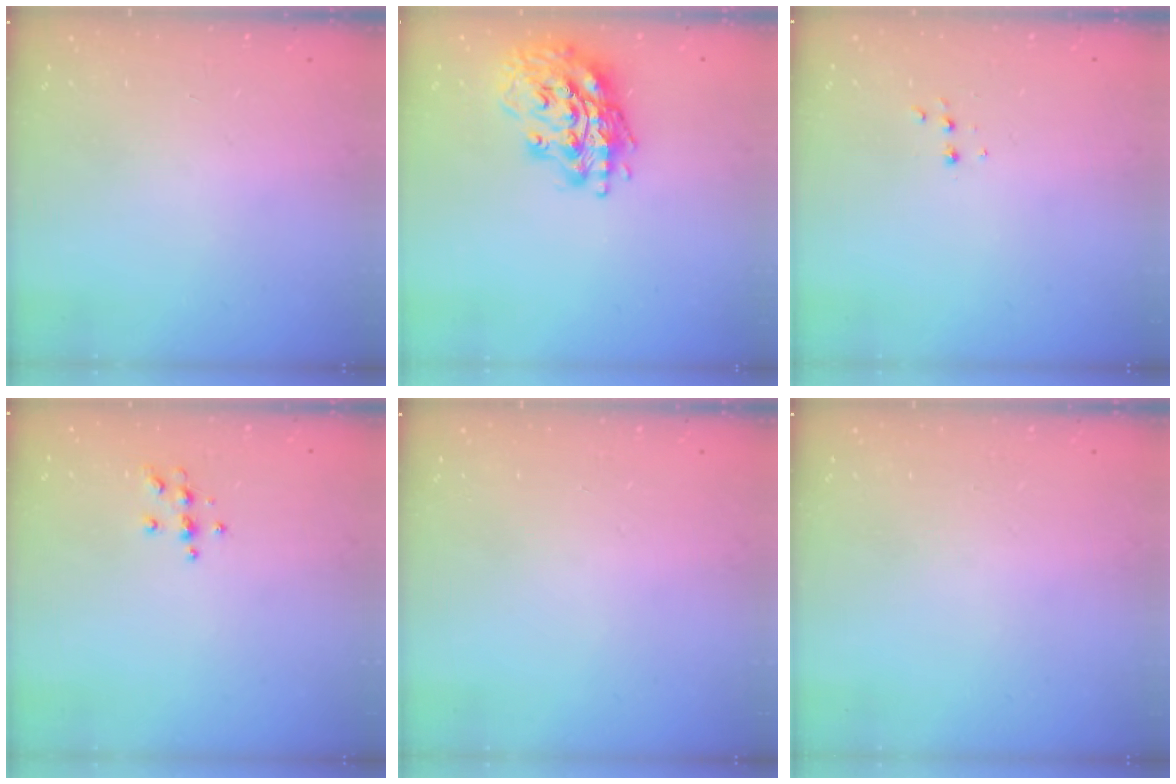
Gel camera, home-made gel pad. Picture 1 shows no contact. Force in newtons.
{"total": 17.6, "press": 17.5, "slide": 2.3}
{"total": 4.1, "press": 4.0, "slide": 0.8}
{"total": 4.8, "press": 4.8, "slide": 0.6}
{"total": 0.0}
{"total": 0.0}